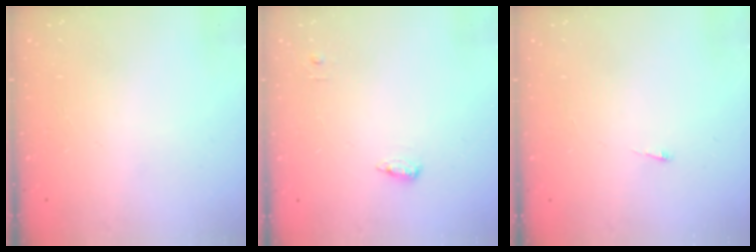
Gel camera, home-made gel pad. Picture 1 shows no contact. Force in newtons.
{"total": 4.9, "press": 4.8, "slide": 1.0}
{"total": 2.6, "press": 2.5, "slide": 0.3}